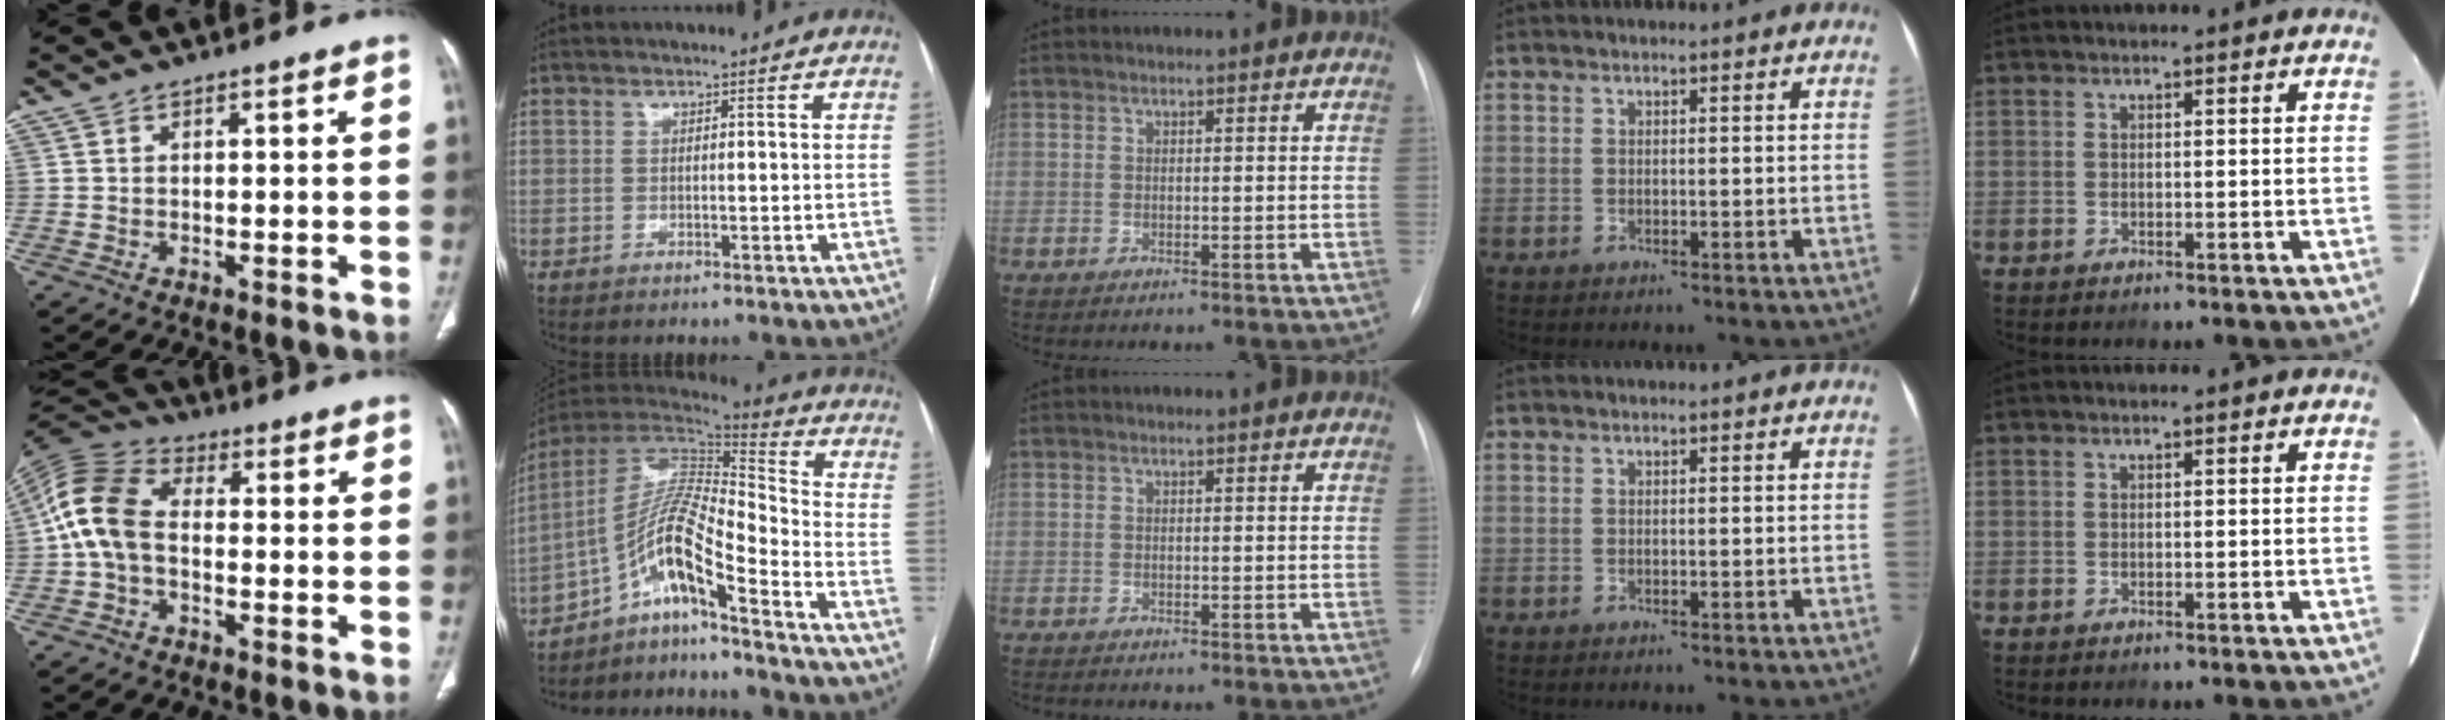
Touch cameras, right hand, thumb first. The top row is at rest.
{"thumb": {"total": 11.6, "force": [-0.7, 7.6, 8.7], "torque": [-0.177, 0.029, -0.026]}, "index": {"total": 11.8, "force": [-7.6, 0.8, 9.1], "torque": [-0.176, 0.018, -0.137]}, "middle": {"total": 1.1, "force": [-1.0, 0.2, 0.5], "torque": [-0.005, -0.002, -0.011]}}